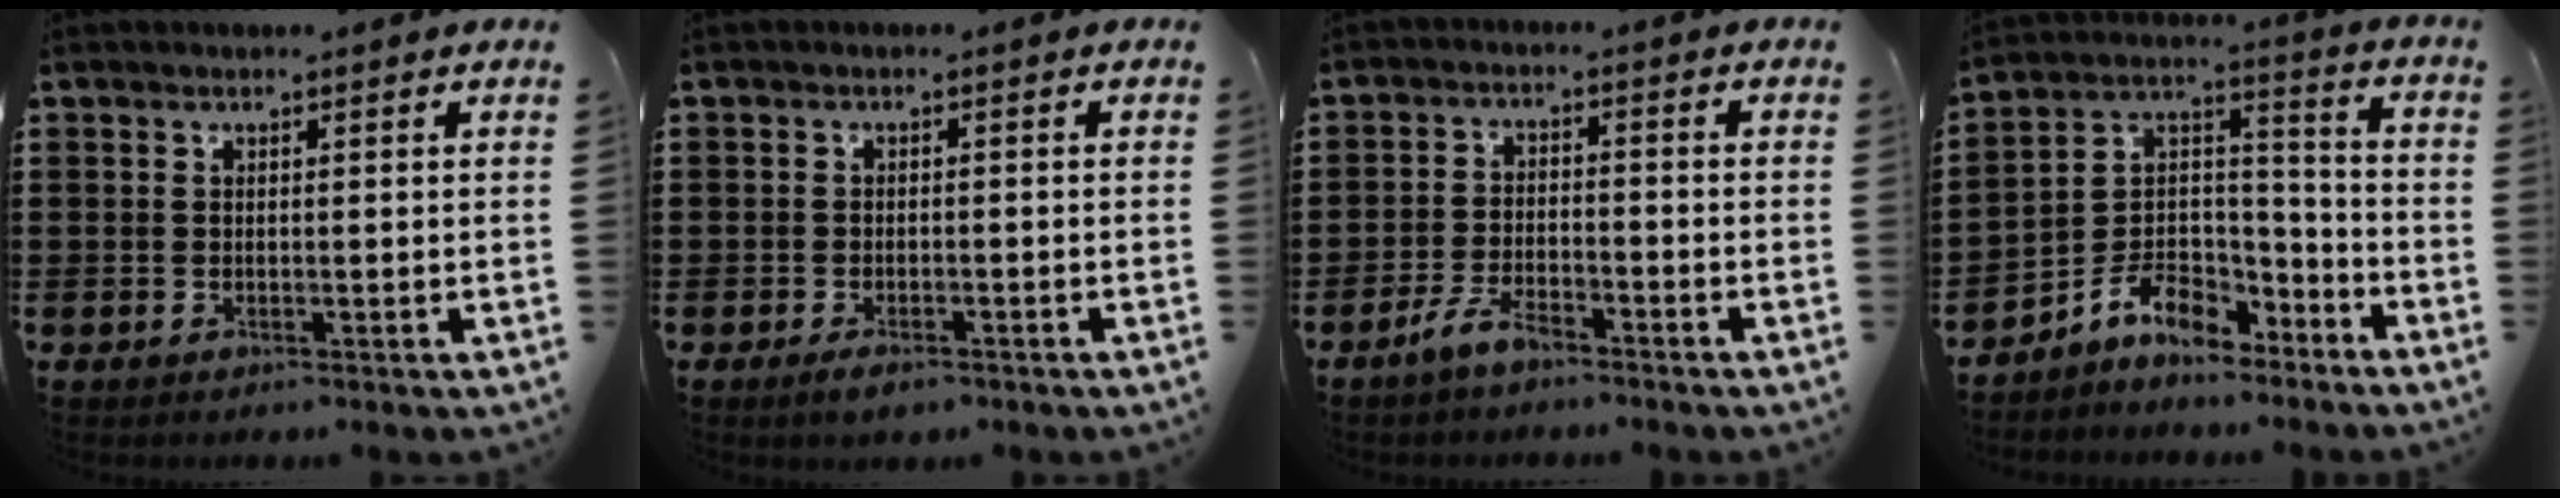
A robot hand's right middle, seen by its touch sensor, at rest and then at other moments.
{"total": 1.6, "force": [-1.3, 0.7, 0.6], "torque": [-0.014, 0.000, -0.025]}
{"total": 4.4, "force": [-3.5, 1.3, 2.4], "torque": [-0.053, 0.007, -0.070]}
{"total": 4.6, "force": [-4.3, 1.7, 0.4], "torque": [-0.011, 0.012, -0.089]}